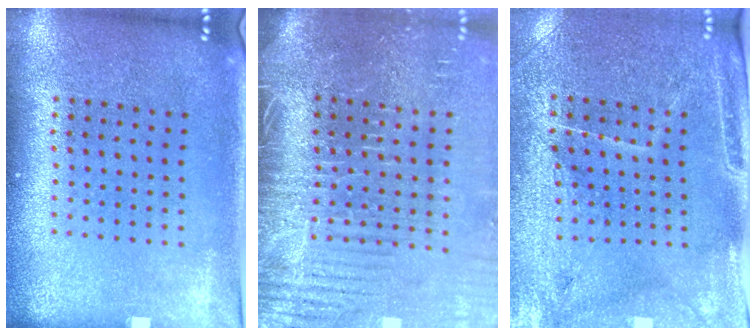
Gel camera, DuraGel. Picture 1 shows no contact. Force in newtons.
{"total": 4.3, "press": 3.8, "slide": 2.1}
{"total": 3.2, "press": 3.1, "slide": 0.9}